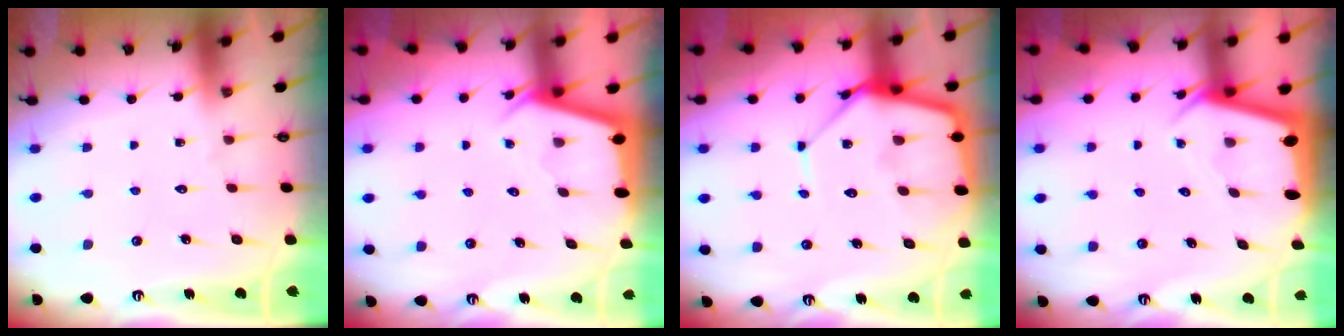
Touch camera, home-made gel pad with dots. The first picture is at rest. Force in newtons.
{"total": 2.8, "press": 2.8, "slide": 0.4}
{"total": 14.2, "press": 14.1, "slide": 1.2}
{"total": 2.5, "press": 2.5, "slide": 0.2}